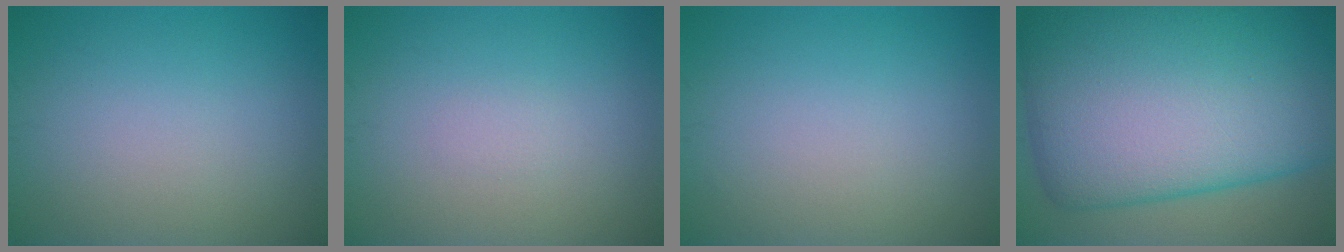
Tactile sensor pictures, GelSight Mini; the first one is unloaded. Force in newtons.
{"total": 0.6, "press": 0.6, "slide": 0.0}
{"total": 0.0}
{"total": 20.2, "press": 20.2, "slide": 0.5}